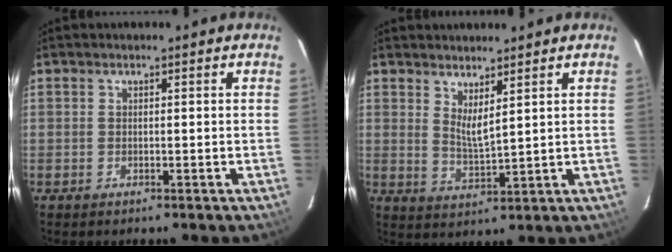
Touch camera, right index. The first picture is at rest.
{"total": 4.1, "force": [2.9, 0.5, 2.9], "torque": [-0.051, -0.012, 0.049]}